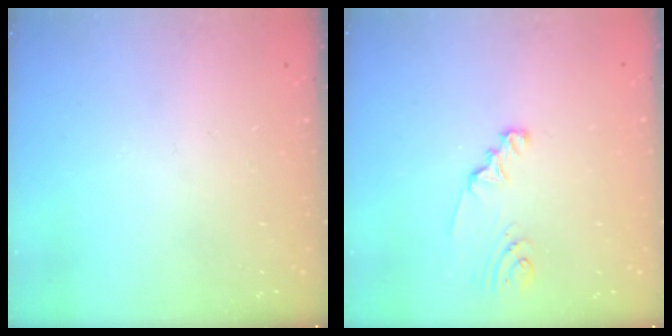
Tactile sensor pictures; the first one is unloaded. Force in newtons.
{"total": 2.3, "press": 2.3, "slide": 0.1}